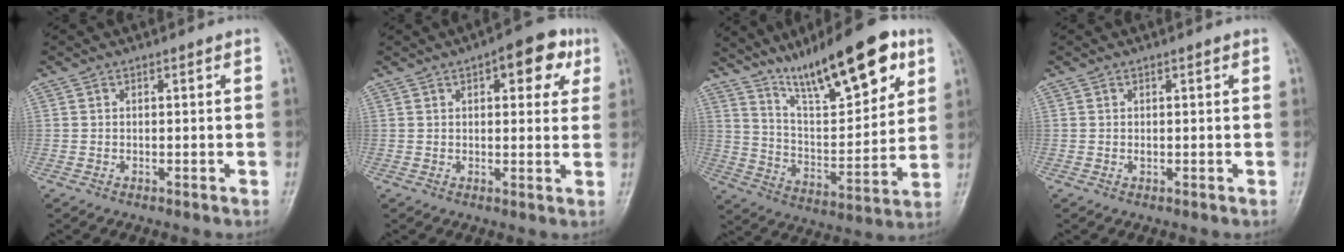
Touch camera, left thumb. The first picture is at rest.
{"total": 9.3, "force": [4.1, 4.3, 7.2], "torque": [-0.055, -0.002, 0.043]}
{"total": 20.3, "force": [12.6, 6.1, 14.7], "torque": [-0.198, -0.048, 0.218]}
{"total": 0.9, "force": [0.1, 0.4, 0.8], "torque": [-0.014, 0.004, 0.006]}